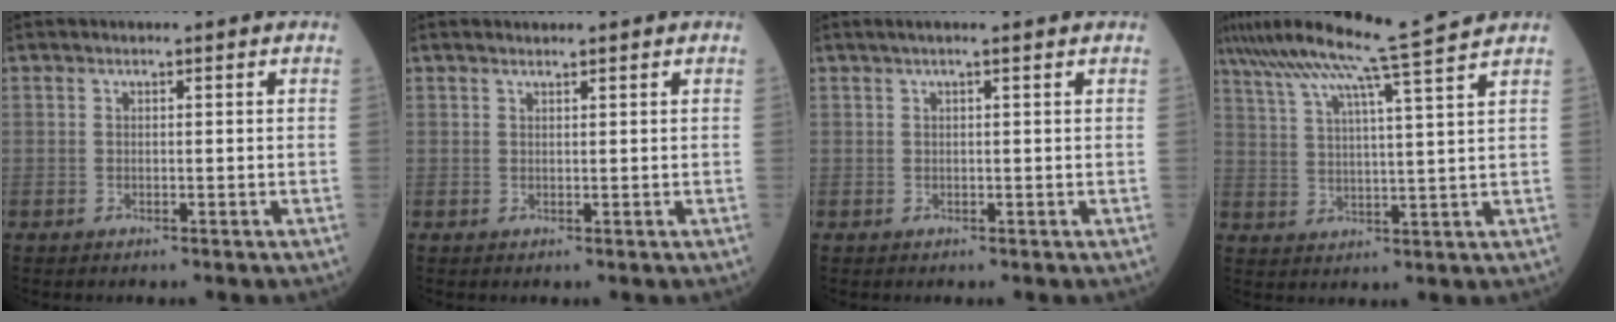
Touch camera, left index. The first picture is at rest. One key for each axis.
{"total": 0.9, "fx": 0.9, "fy": 0.0, "fz": 0.1, "tx": -0.009, "ty": 0.007, "tz": 0.019}
{"total": 3.7, "fx": 3.0, "fy": -0.3, "fz": 2.1, "tx": -0.027, "ty": 0.022, "tz": 0.040}
{"total": 13.8, "fx": 11.4, "fy": -2.7, "fz": 7.4, "tx": -0.132, "ty": -0.009, "tz": 0.171}